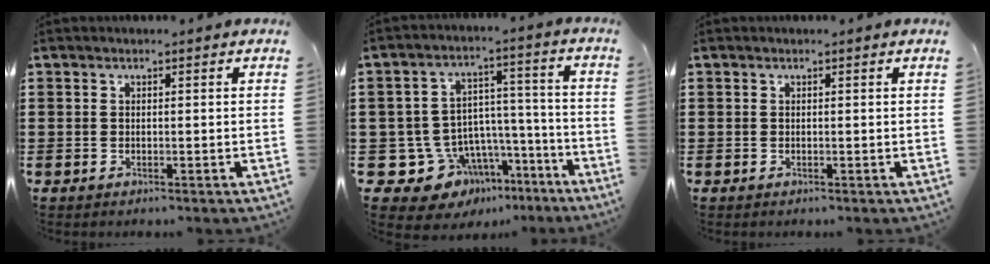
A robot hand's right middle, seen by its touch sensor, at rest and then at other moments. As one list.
[{"total": 9.8, "force": [-6.4, 7.2, 1.7], "torque": [-0.053, 0.021, -0.108]}, {"total": 0.0}]